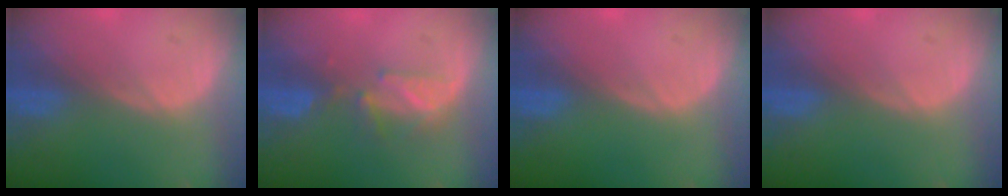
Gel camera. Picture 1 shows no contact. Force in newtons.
{"total": 3.7, "press": 3.6, "slide": 0.8}
{"total": 0.0}
{"total": 0.0}